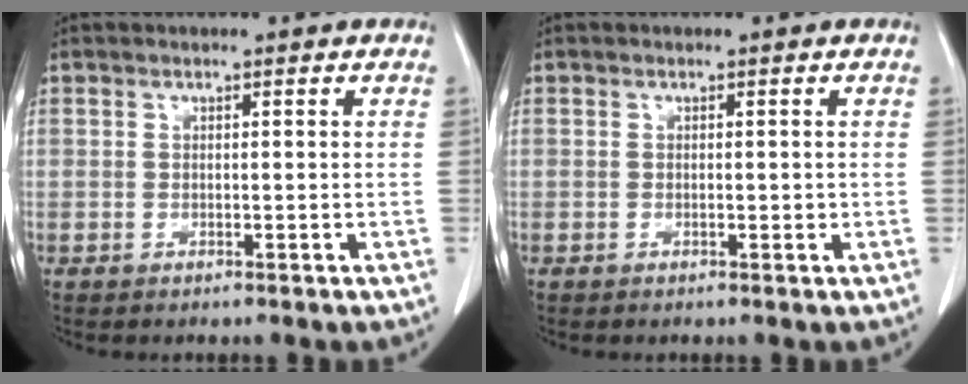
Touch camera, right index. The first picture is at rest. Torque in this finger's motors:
{"motor_torque": [0.11, -0.09, 0.02, 0.02]}